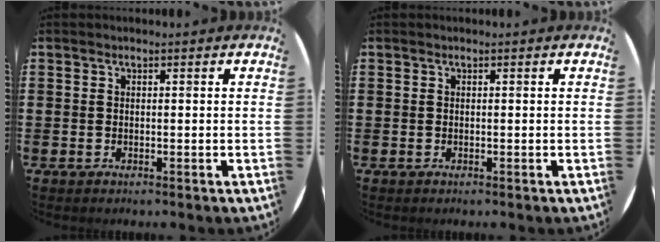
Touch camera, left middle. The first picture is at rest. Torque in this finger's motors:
{"motor_torque": [-0.26, -0.09, 0.00, -0.01]}